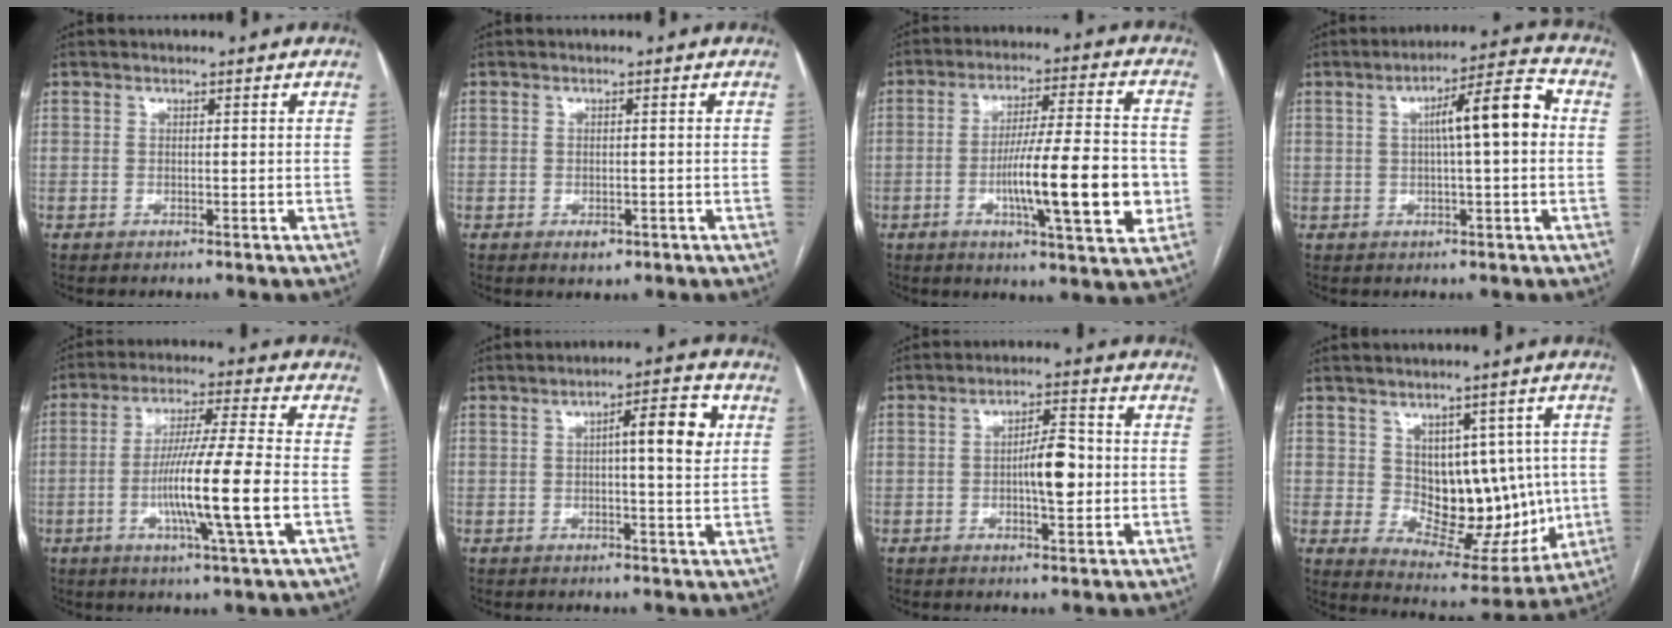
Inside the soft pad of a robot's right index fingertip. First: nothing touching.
{"total": 1.8, "force": [-0.9, 1.1, 1.2], "torque": [-0.012, 0.001, -0.006]}
{"total": 15.7, "force": [-3.3, 1.9, 15.2], "torque": [-0.243, 0.000, -0.050]}
{"total": 9.5, "force": [1.1, 0.9, 9.4], "torque": [-0.146, 0.027, 0.015]}
{"total": 12.9, "force": [-3.0, -1.0, 12.5], "torque": [-0.232, -0.011, -0.060]}
{"total": 7.5, "force": [1.4, 0.9, 7.3], "torque": [-0.106, 0.014, 0.016]}
{"total": 6.4, "force": [-0.6, 1.6, 6.2], "torque": [-0.104, 0.007, -0.009]}
{"total": 12.3, "force": [0.5, 7.6, 9.8], "torque": [-0.110, 0.015, 0.035]}